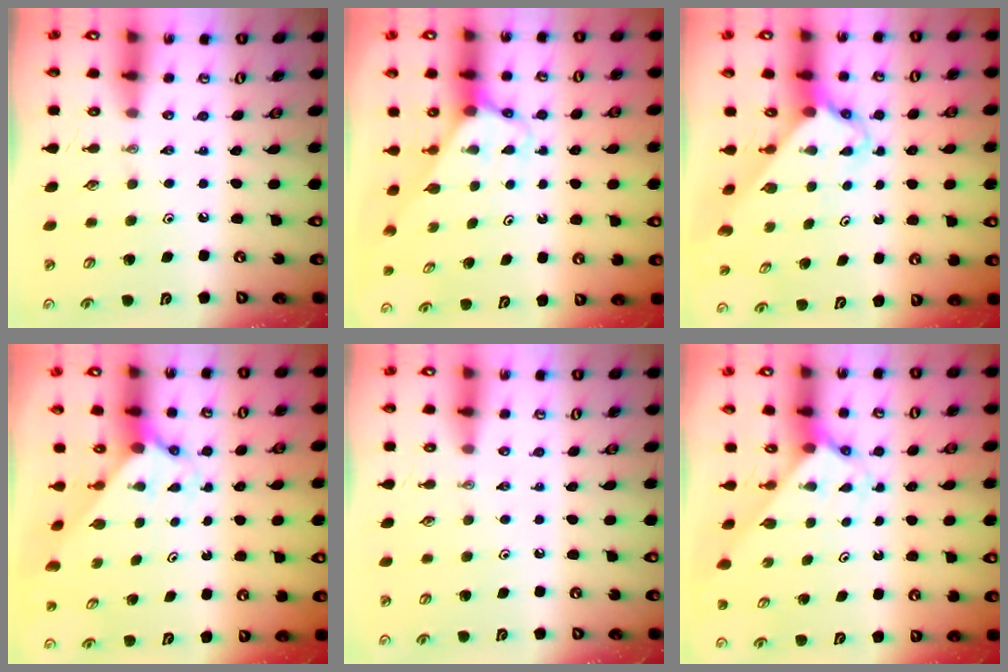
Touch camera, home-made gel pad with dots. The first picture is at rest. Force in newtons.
{"total": 3.0, "press": 3.0, "slide": 0.2}
{"total": 2.3, "press": 2.3, "slide": 0.2}
{"total": 1.6, "press": 1.6, "slide": 0.1}
{"total": 0.0}
{"total": 2.4, "press": 2.4, "slide": 0.2}